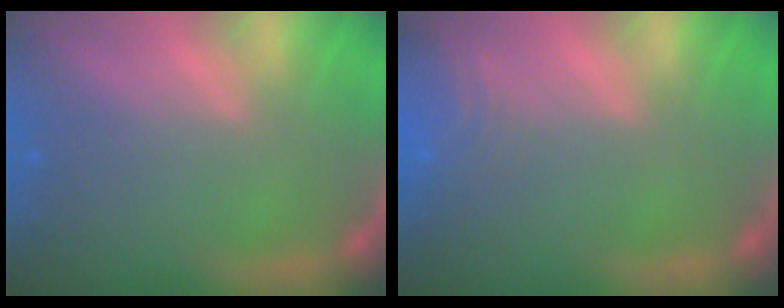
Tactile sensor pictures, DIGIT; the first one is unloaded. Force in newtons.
{"total": 5.0}